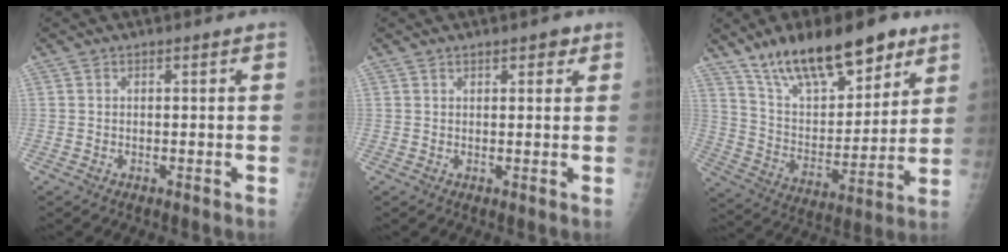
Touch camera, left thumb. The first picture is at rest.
{"total": 2.4, "force": [1.4, 1.1, 1.5], "torque": [-0.008, -0.004, 0.017]}
{"total": 21.4, "force": [14.3, 8.7, 13.2], "torque": [-0.175, -0.057, 0.250]}